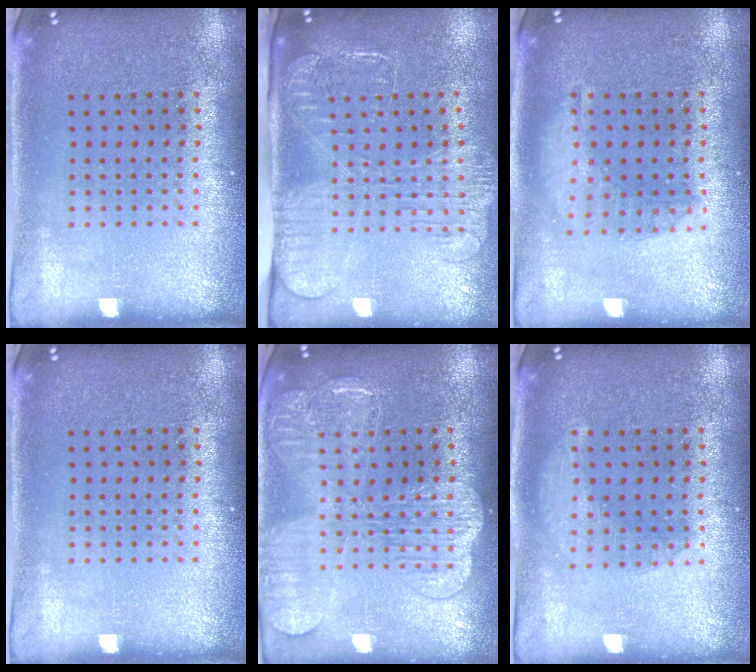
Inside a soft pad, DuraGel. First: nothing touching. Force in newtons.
{"total": 2.6, "press": 2.0, "slide": 1.6}
{"total": 1.3, "press": 1.3, "slide": 0.4}
{"total": 0.0}
{"total": 3.9, "press": 3.8, "slide": 0.6}
{"total": 1.9, "press": 1.9, "slide": 0.3}